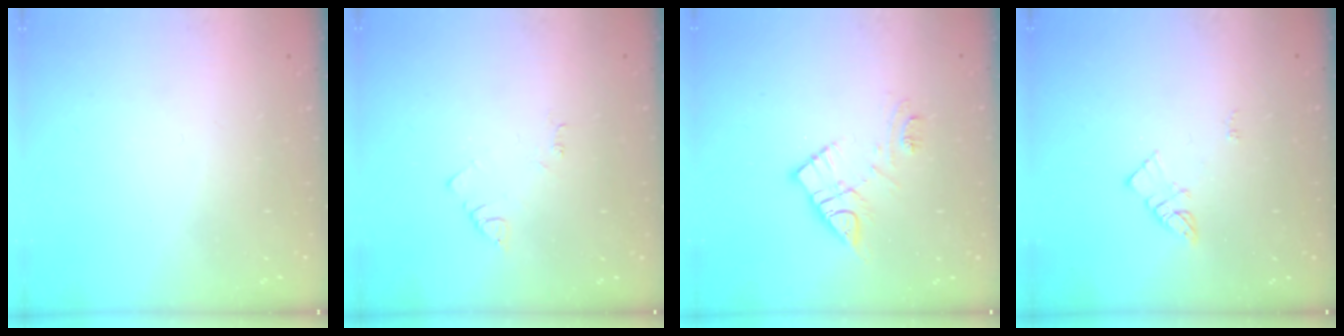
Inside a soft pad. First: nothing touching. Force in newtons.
{"total": 2.7, "press": 2.7, "slide": 0.4}
{"total": 11.6, "press": 11.6, "slide": 0.9}
{"total": 3.9, "press": 3.9, "slide": 0.3}